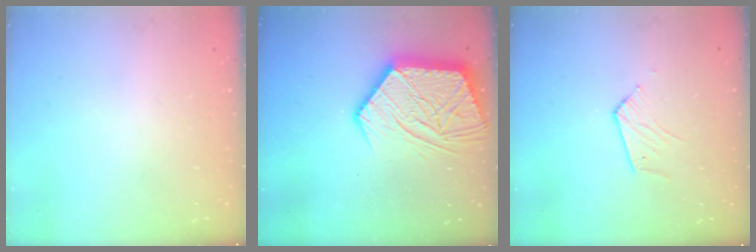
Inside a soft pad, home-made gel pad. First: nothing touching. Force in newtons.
{"total": 19.1, "press": 19.0, "slide": 1.6}
{"total": 4.0, "press": 4.0, "slide": 0.4}